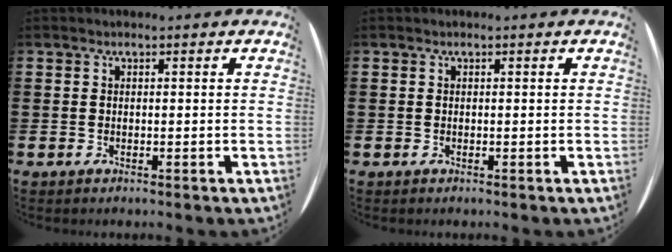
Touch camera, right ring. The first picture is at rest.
{"total": 0.0}